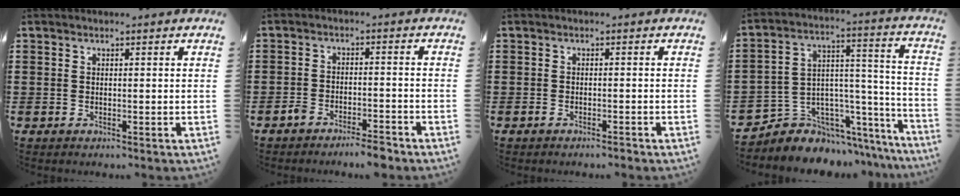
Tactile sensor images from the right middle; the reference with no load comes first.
{"total": 3.5, "force": [-3.4, 0.5, 0.9], "torque": [-0.025, 0.003, -0.070]}
{"total": 1.0, "force": [-0.8, 0.1, 0.5], "torque": [-0.011, -0.002, -0.016]}
{"total": 5.4, "force": [-4.0, 3.6, -0.5], "torque": [-0.004, -0.007, -0.073]}